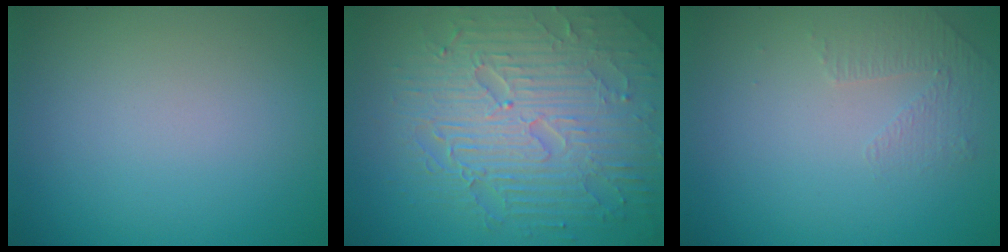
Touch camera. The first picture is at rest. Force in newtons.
{"total": 8.8, "press": 6.3, "slide": 6.1}
{"total": 1.4, "press": 0.8, "slide": 1.1}